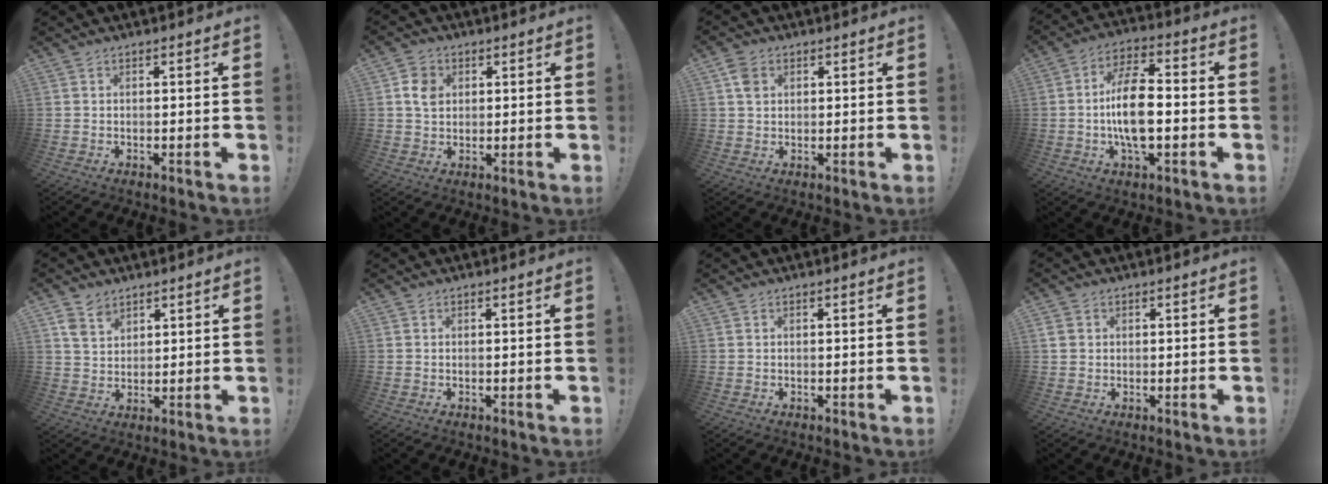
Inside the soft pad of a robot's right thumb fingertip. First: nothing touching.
{"total": 5.8, "force": [1.5, 4.8, 2.9], "torque": [-0.031, 0.002, 0.027]}
{"total": 4.6, "force": [1.6, 3.4, 2.7], "torque": [-0.042, 0.004, 0.033]}
{"total": 13.4, "force": [-2.1, 6.3, 11.7], "torque": [-0.228, 0.010, -0.041]}
{"total": 5.9, "force": [4.3, 3.5, 1.9], "torque": [-0.034, -0.021, 0.083]}
{"total": 0.0}
{"total": 0.0}
{"total": 2.5, "force": [0.8, 2.1, 1.0], "torque": [-0.013, 0.001, 0.017]}